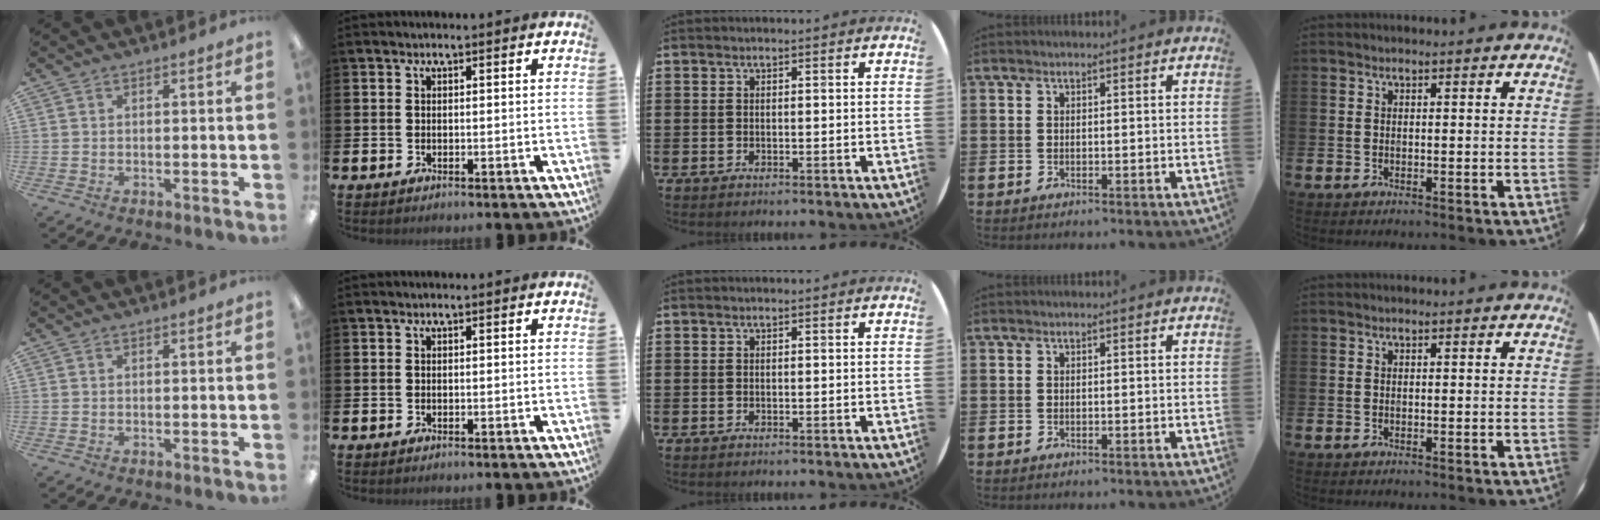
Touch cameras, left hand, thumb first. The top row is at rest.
{}